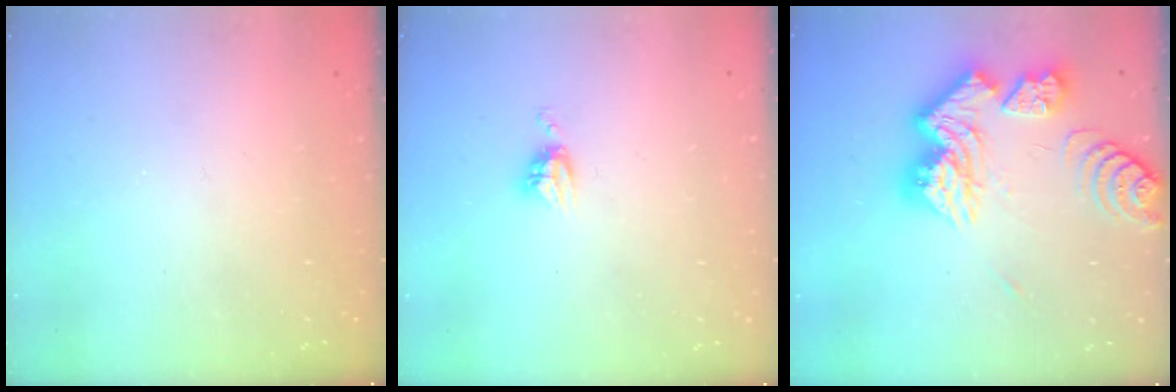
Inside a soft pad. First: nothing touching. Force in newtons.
{"total": 3.8, "press": 3.8, "slide": 0.5}
{"total": 22.6, "press": 22.5, "slide": 2.2}